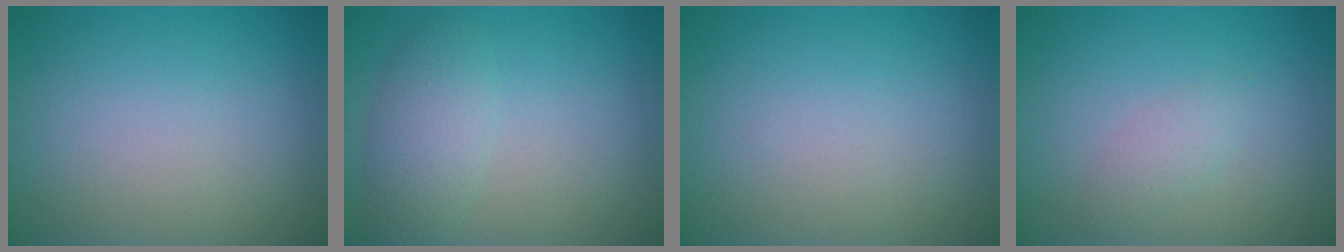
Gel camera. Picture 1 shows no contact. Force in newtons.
{"total": 2.6, "press": 2.6, "slide": 0.2}
{"total": 0.0}
{"total": 1.4, "press": 1.4, "slide": 0.0}